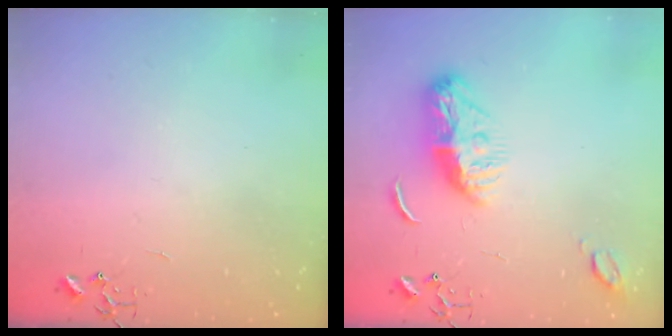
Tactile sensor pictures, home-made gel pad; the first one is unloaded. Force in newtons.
{"total": 10.4, "press": 10.4, "slide": 0.1}